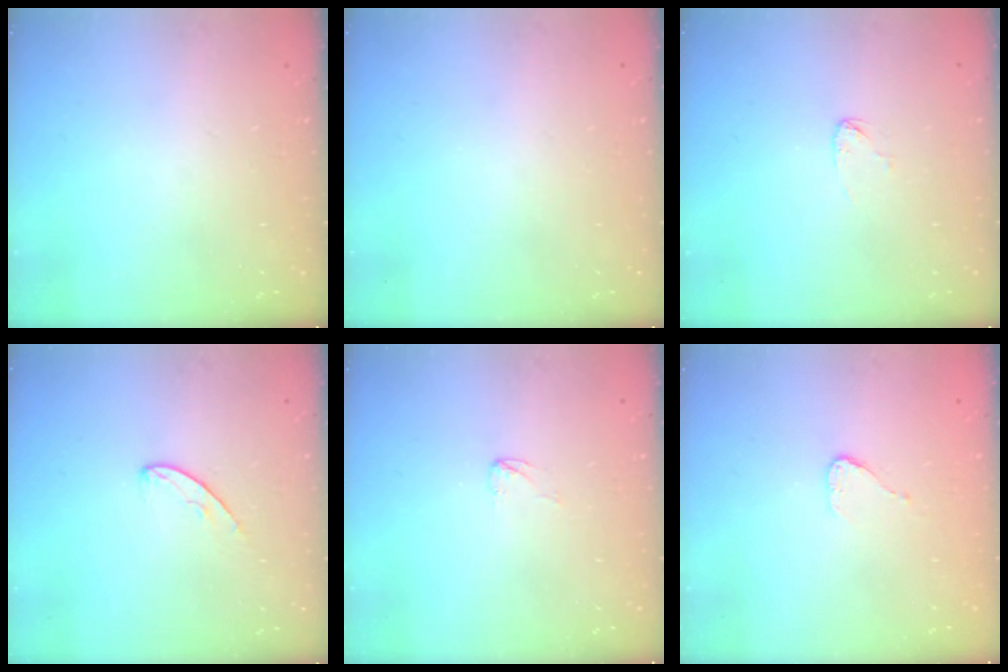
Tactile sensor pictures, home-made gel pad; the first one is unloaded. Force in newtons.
{"total": 0.0}
{"total": 3.0, "press": 3.0, "slide": 0.2}
{"total": 5.0, "press": 5.0, "slide": 0.5}
{"total": 2.6, "press": 2.6, "slide": 0.2}
{"total": 3.7, "press": 3.7, "slide": 0.3}